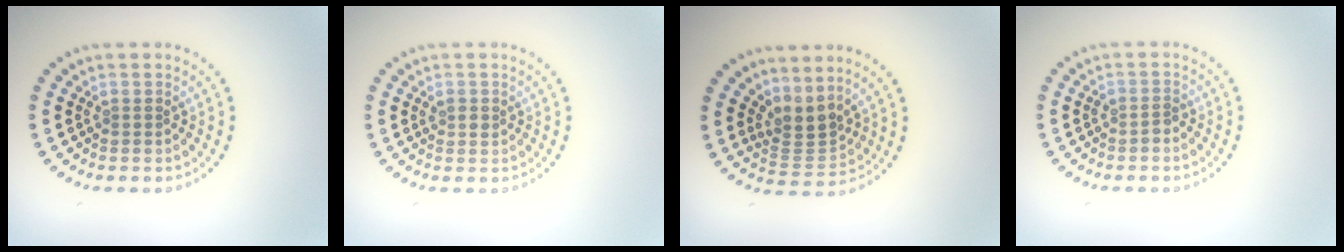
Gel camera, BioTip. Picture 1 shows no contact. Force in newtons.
{"total": 1.0, "press": 1.0, "slide": 0.1}
{"total": 2.8, "press": 2.0, "slide": 1.9}
{"total": 0.9, "press": 0.8, "slide": 0.5}